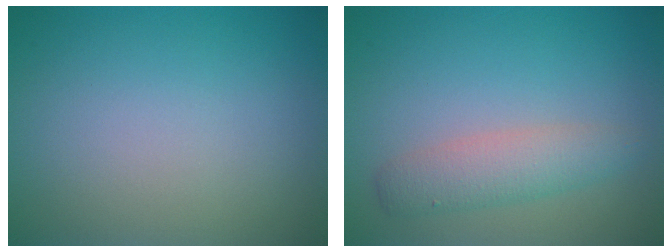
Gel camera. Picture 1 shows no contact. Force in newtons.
{"total": 3.0, "press": 3.0, "slide": 0.1}